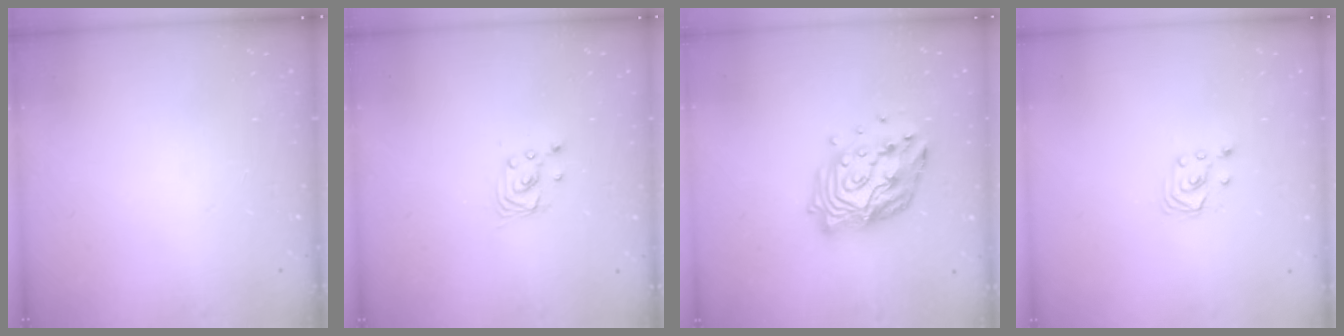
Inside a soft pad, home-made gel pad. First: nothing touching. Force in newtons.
{"total": 2.9, "press": 2.9, "slide": 0.2}
{"total": 16.5, "press": 16.4, "slide": 1.7}
{"total": 2.6, "press": 2.6, "slide": 0.3}